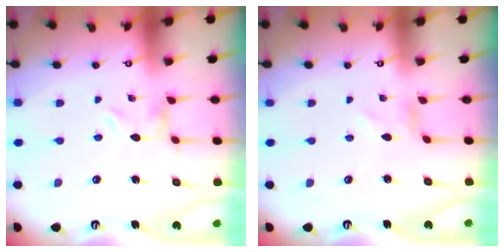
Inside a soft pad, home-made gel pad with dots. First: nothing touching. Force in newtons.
{"total": 1.2, "press": 1.2, "slide": 0.2}